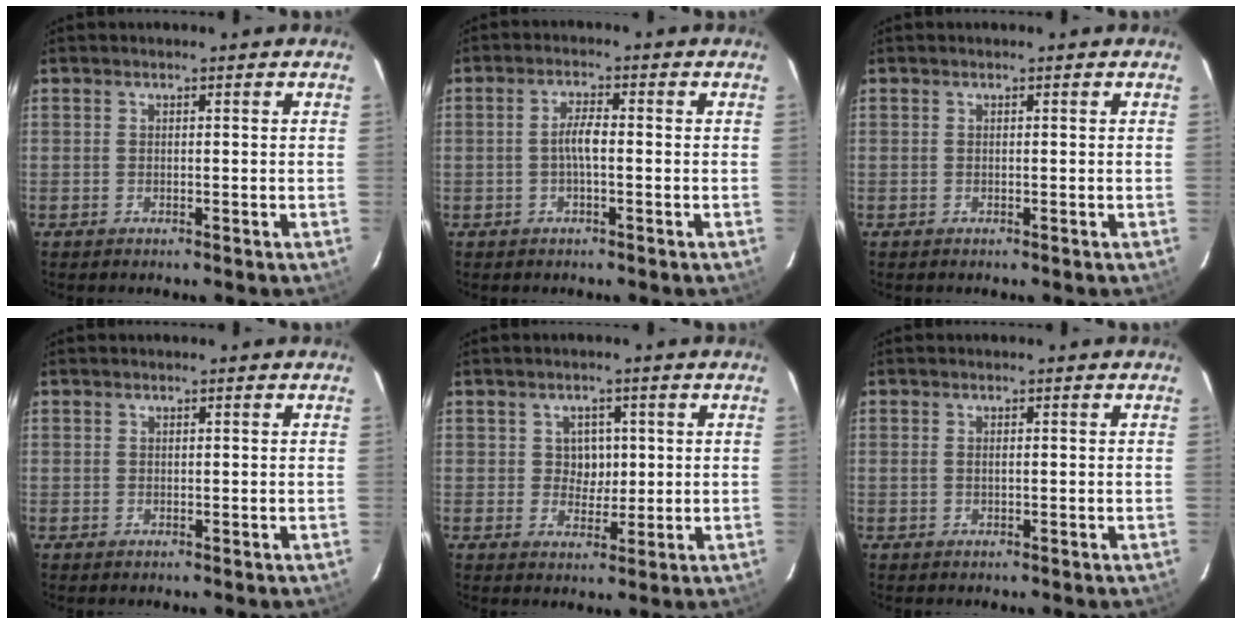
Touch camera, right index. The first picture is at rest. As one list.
[{"total": 3.1, "force": [-0.6, 0.6, 3.0], "torque": [-0.059, 0.006, -0.011]}, {"total": 0.0}, {"total": 0.6, "force": [0.1, 0.6, -0.1], "torque": [0.004, 0.003, 0.001]}, {"total": 3.7, "force": [0.7, 3.4, 1.4], "torque": [-0.019, 0.009, 0.011]}, {"total": 0.7, "force": [0.1, 0.3, 0.6], "torque": [-0.014, 0.001, 0.000]}]